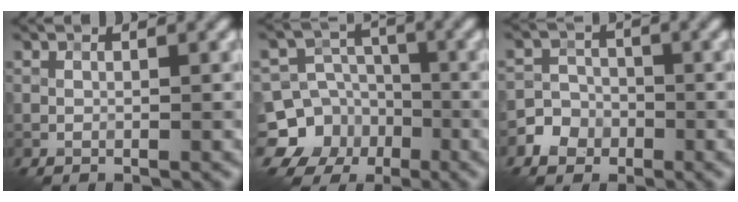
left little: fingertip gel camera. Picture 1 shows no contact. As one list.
[{"total": 11.3, "force": [-5.0, 10.0, 1.5], "torque": [-0.043, -0.019, -0.094]}, {"total": 2.9, "force": [-1.5, 2.5, 0.4], "torque": [0.009, 0.005, -0.032]}]